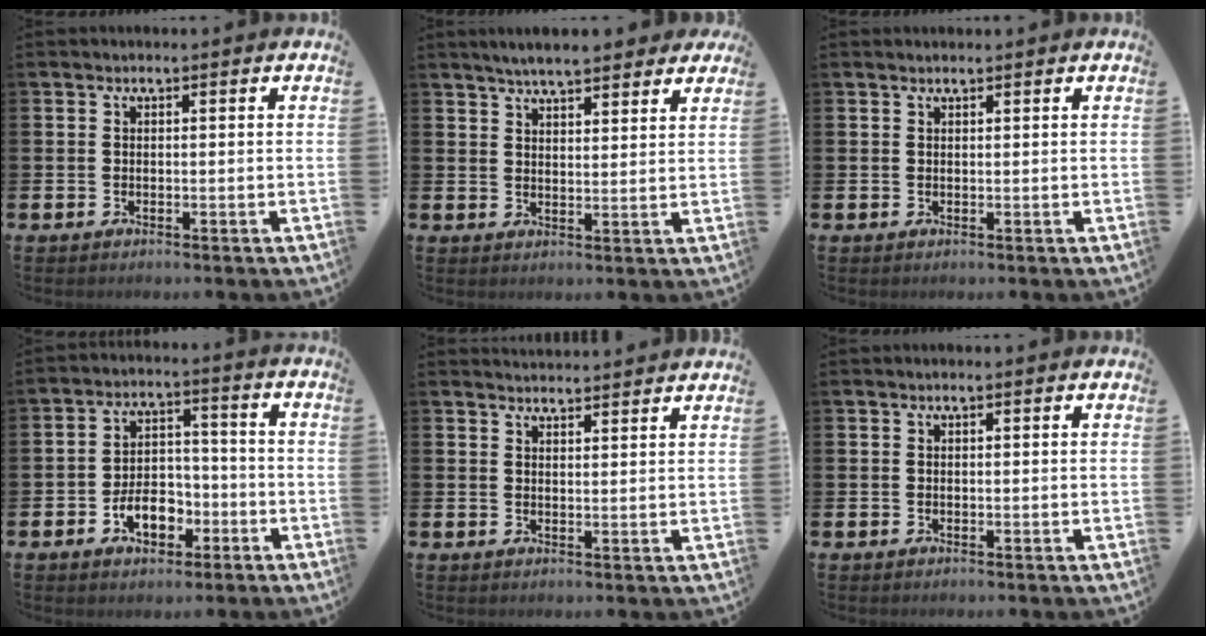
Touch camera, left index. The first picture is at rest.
{"total": 5.3, "force": [5.0, 0.8, 1.5], "torque": [-0.036, -0.018, 0.089]}
{"total": 0.8, "force": [0.8, 0.1, 0.2], "torque": [0.010, -0.005, 0.011]}
{"total": 5.8, "force": [-2.7, 3.8, 3.5], "torque": [-0.045, 0.008, -0.053]}
{"total": 3.0, "force": [3.0, -0.1, -0.2], "torque": [0.004, -0.020, 0.053]}
{"total": 0.5, "force": [0.4, 0.0, 0.4], "torque": [-0.001, -0.001, 0.005]}